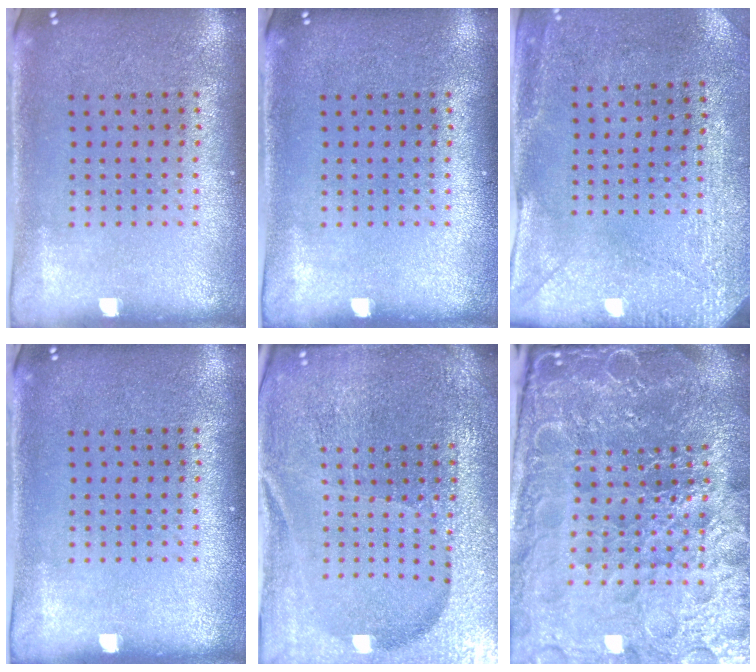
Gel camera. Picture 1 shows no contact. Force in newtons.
{"total": 0.0}
{"total": 2.9, "press": 2.4, "slide": 1.6}
{"total": 0.0}
{"total": 5.1, "press": 4.8, "slide": 1.8}
{"total": 6.7, "press": 5.9, "slide": 3.1}